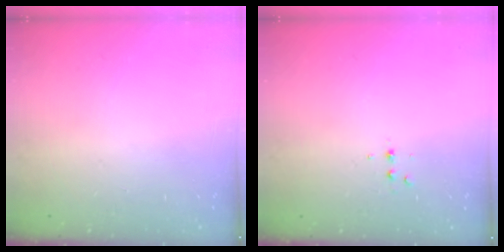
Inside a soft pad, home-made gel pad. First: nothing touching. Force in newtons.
{"total": 4.0, "press": 3.9, "slide": 1.0}